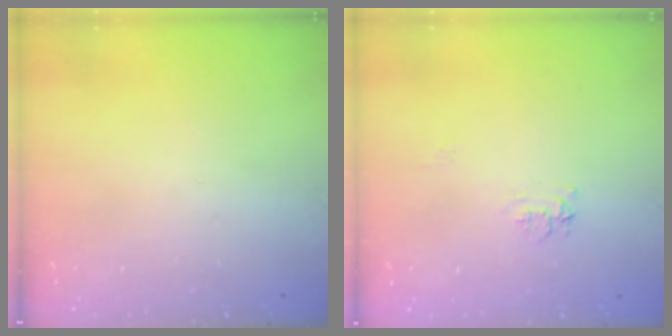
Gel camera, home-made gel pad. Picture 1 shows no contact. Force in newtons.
{"total": 6.2, "press": 6.2, "slide": 0.6}